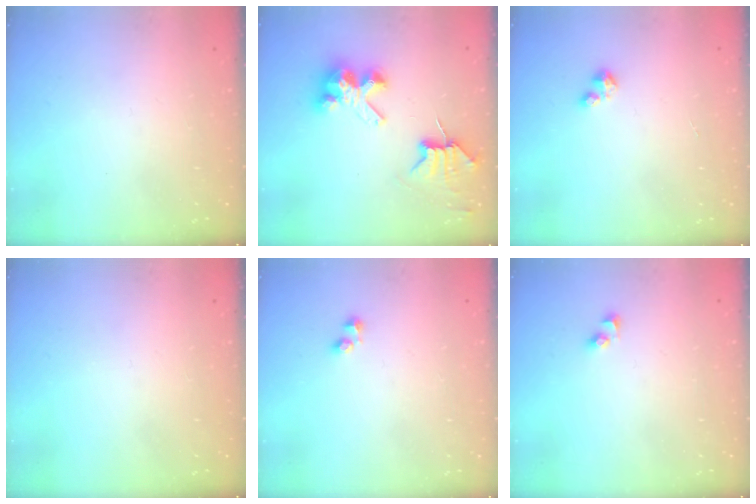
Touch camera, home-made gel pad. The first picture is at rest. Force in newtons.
{"total": 7.7, "press": 7.7, "slide": 0.7}
{"total": 1.7, "press": 1.7, "slide": 0.2}
{"total": 0.0}
{"total": 1.9, "press": 1.9, "slide": 0.5}
{"total": 2.3, "press": 2.3, "slide": 0.2}